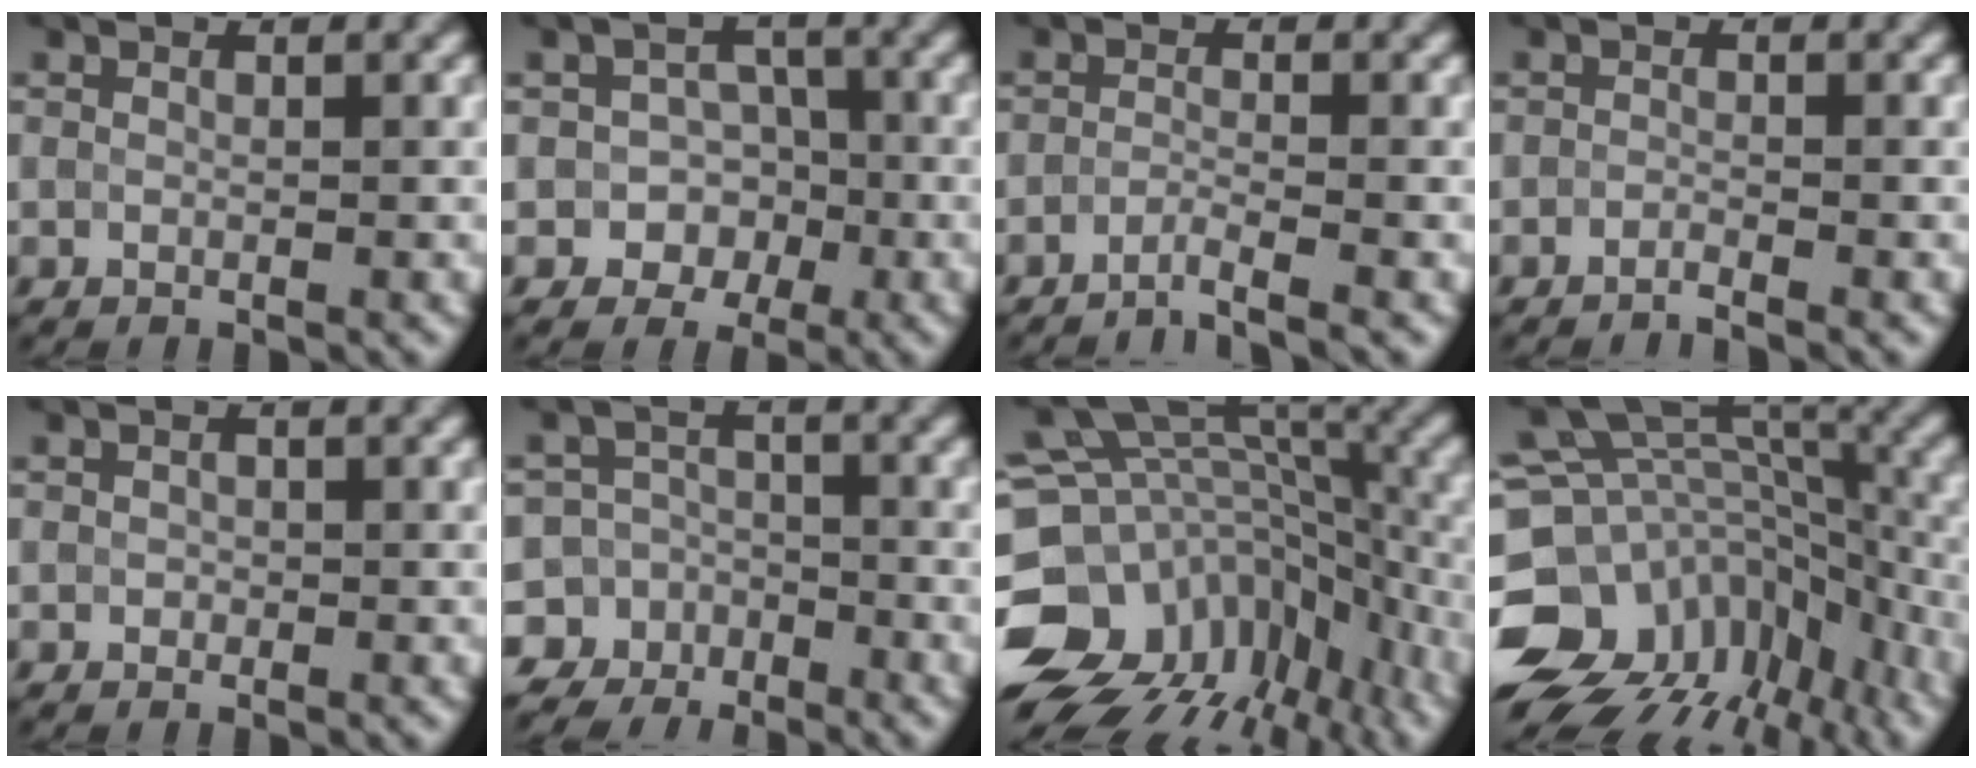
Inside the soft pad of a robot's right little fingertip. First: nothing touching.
{"total": 4.6, "force": [-2.5, 3.8, 0.7], "torque": [0.032, 0.005, -0.049]}
{"total": 2.1, "force": [-2.1, -0.3, 0.1], "torque": [0.005, 0.000, -0.047]}
{"total": 1.7, "force": [-1.5, -0.4, -0.6], "torque": [0.011, -0.005, -0.025]}
{"total": 0.8, "force": [-0.6, 0.3, -0.5], "torque": [0.002, 0.001, -0.005]}
{"total": 9.4, "force": [-7.0, 6.3, -0.6], "torque": [0.004, -0.019, -0.128]}
{"total": 13.7, "force": [-5.9, 9.4, 7.9], "torque": [-0.184, 0.006, -0.069]}
{"total": 13.3, "force": [-6.6, 9.4, 6.7], "torque": [-0.153, 0.017, -0.080]}